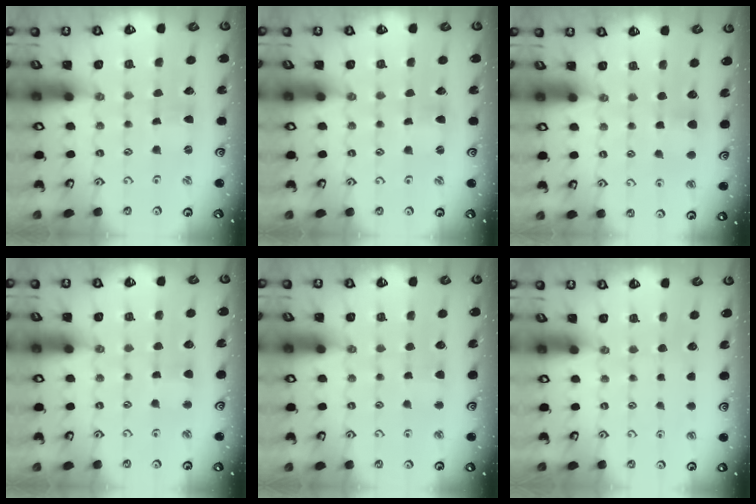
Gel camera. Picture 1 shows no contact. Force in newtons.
{"total": 0.0}
{"total": 5.5, "press": 5.5, "slide": 0.6}
{"total": 2.8, "press": 2.7, "slide": 0.4}
{"total": 2.8, "press": 2.7, "slide": 0.4}
{"total": 0.0}